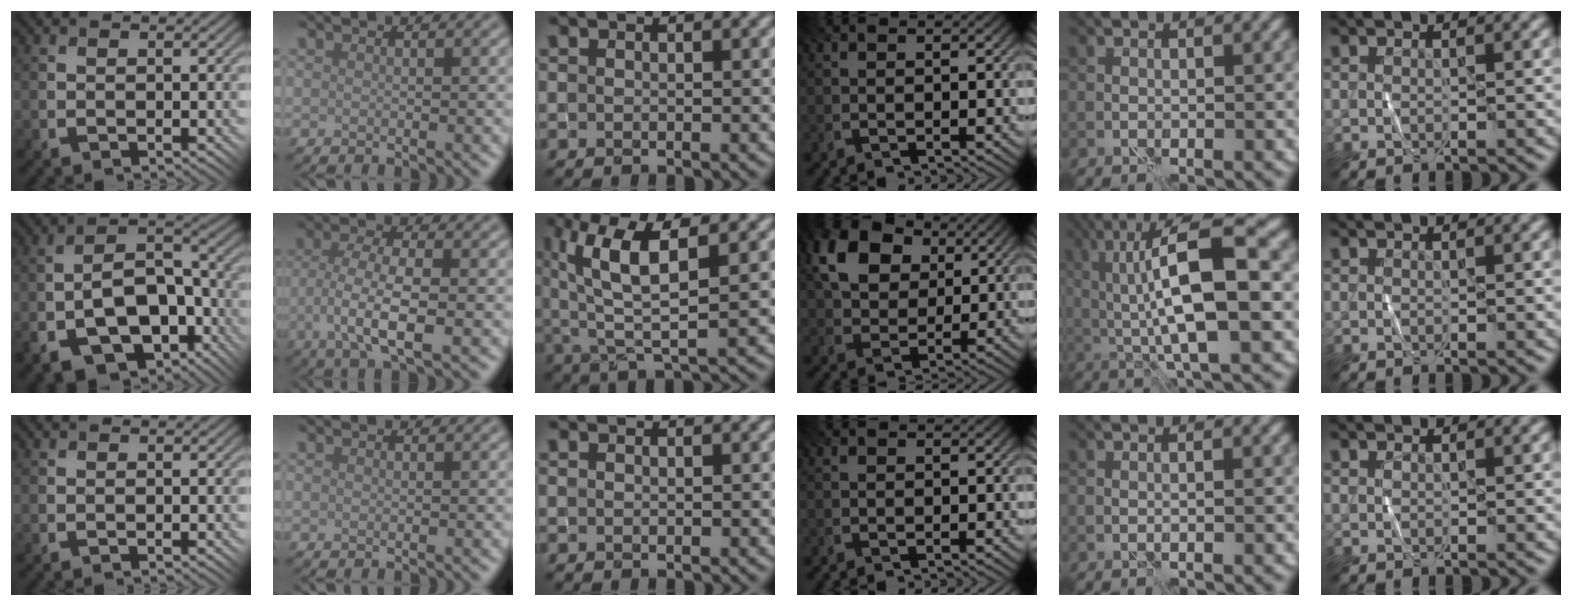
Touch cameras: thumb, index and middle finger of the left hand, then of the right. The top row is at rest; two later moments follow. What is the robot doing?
{"motion": "fold", "object": "shorts"}